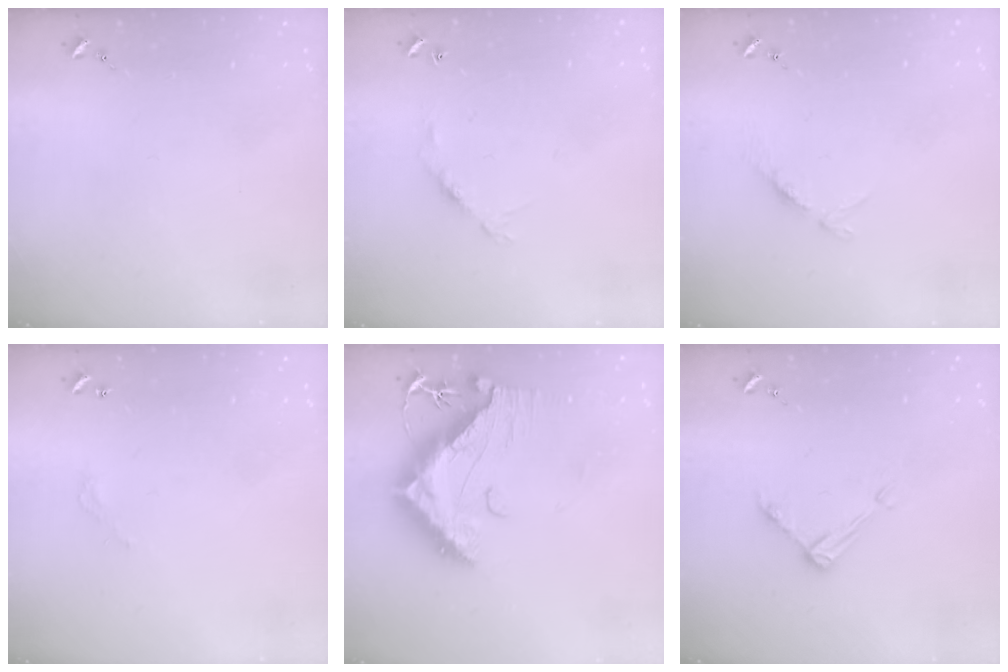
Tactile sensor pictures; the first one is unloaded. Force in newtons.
{"total": 6.1, "press": 6.1, "slide": 0.5}
{"total": 5.9, "press": 5.9, "slide": 0.5}
{"total": 2.7, "press": 2.7, "slide": 0.2}
{"total": 16.5, "press": 16.4, "slide": 1.3}
{"total": 6.5, "press": 6.4, "slide": 0.5}